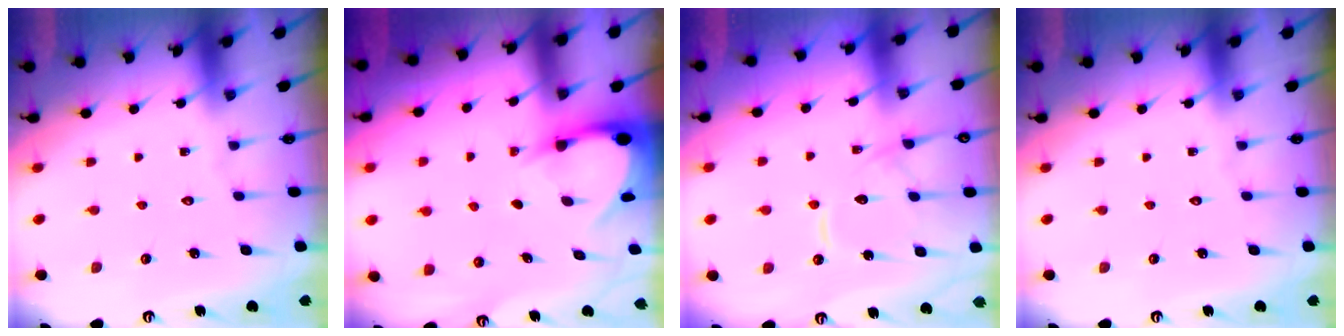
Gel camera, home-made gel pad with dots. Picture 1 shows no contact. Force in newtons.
{"total": 3.6, "press": 3.6, "slide": 0.3}
{"total": 11.3, "press": 11.2, "slide": 1.1}
{"total": 0.0}